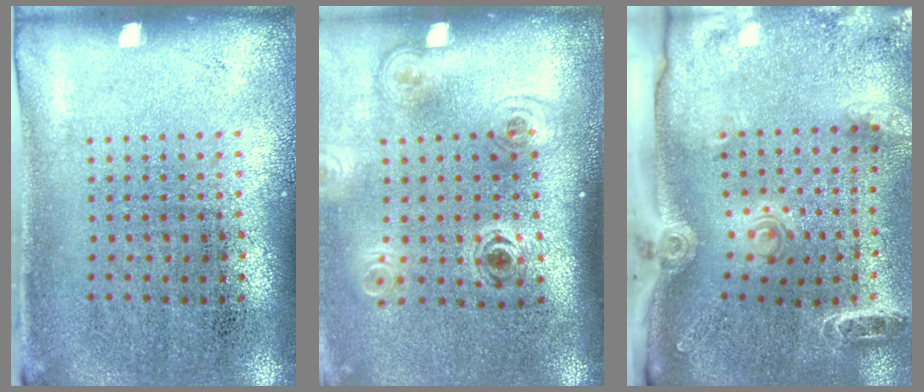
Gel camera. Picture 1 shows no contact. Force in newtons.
{"total": 1.9, "press": 1.2, "slide": 1.4}
{"total": 2.5, "press": 2.0, "slide": 1.5}